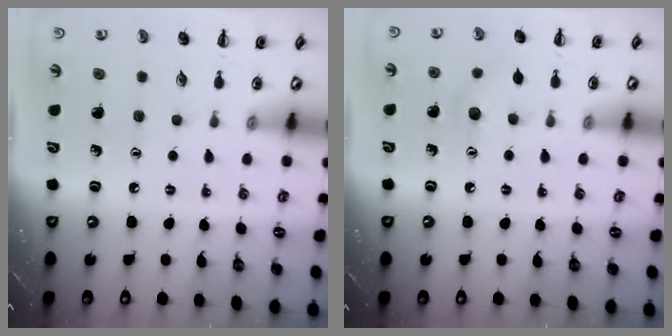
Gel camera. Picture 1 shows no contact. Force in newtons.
{"total": 5.4, "press": 5.3, "slide": 1.3}